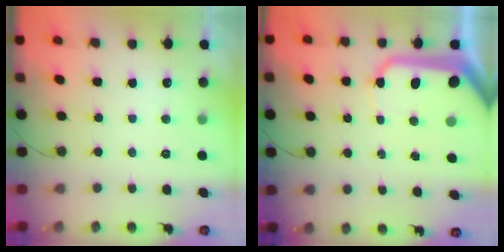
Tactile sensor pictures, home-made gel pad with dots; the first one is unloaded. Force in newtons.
{"total": 17.9, "press": 17.8, "slide": 2.6}